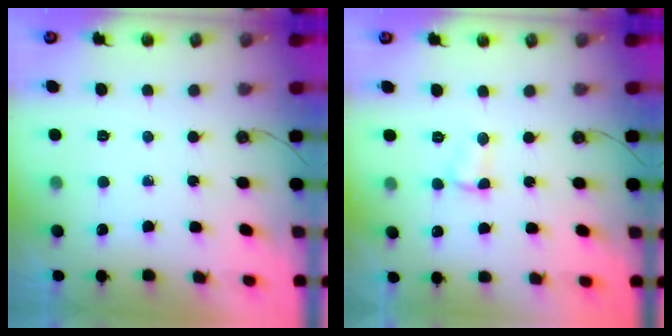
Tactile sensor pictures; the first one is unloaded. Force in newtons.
{"total": 4.4, "press": 4.4, "slide": 0.6}